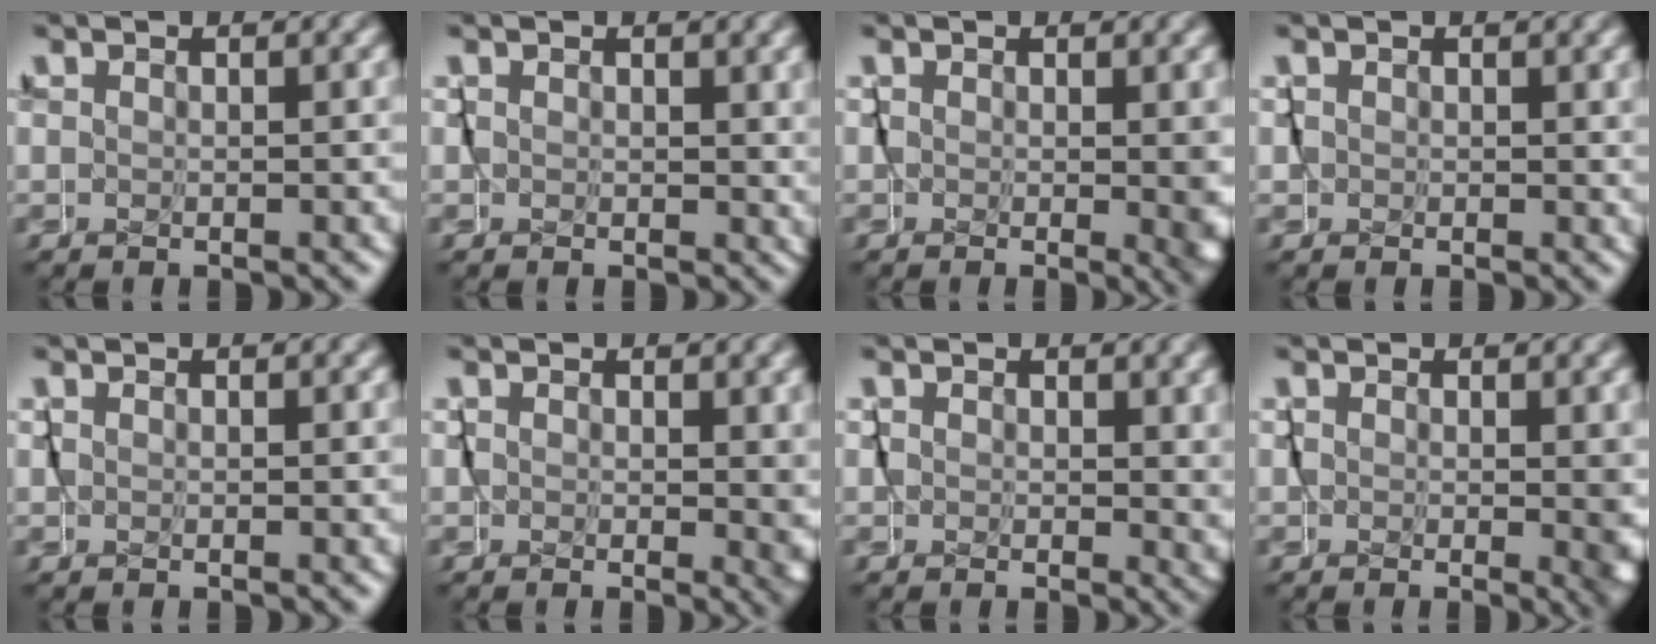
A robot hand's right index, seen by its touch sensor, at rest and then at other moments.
{"total": 1.2, "force": [0.2, 1.0, 0.6], "torque": [-0.010, -0.004, 0.004]}
{"total": 2.3, "force": [0.0, 0.8, 2.1], "torque": [-0.019, -0.014, 0.005]}
{"total": 1.8, "force": [0.1, 1.6, 0.9], "torque": [-0.019, -0.002, -0.001]}
{"total": 0.0}
{"total": 2.0, "force": [0.2, 0.9, 1.7], "torque": [-0.015, -0.011, 0.006]}
{"total": 1.8, "force": [0.4, 1.0, 1.4], "torque": [-0.011, -0.008, 0.007]}
{"total": 2.3, "force": [0.0, 0.8, 2.2], "torque": [-0.019, -0.014, 0.004]}